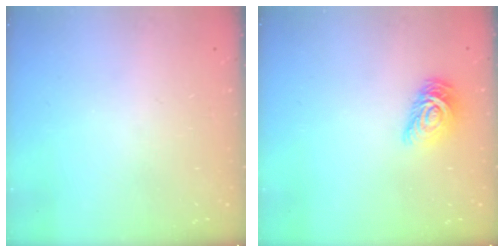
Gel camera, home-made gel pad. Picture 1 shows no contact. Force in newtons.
{"total": 9.1, "press": 9.1, "slide": 0.6}